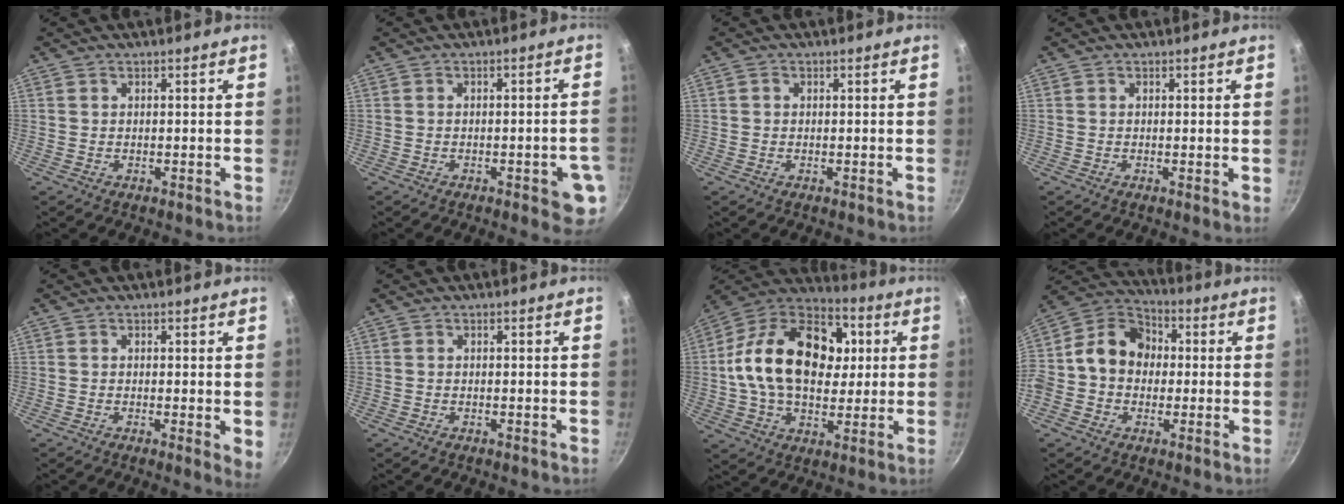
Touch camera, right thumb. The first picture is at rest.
{"total": 7.0, "force": [-2.4, 2.2, 6.1], "torque": [-0.059, 0.009, -0.026]}
{"total": 0.7, "force": [0.0, 0.7, 0.3], "torque": [-0.003, 0.004, -0.002]}
{"total": 0.7, "force": [0.0, 0.1, 0.7], "torque": [-0.011, -0.003, -0.003]}
{"total": 3.2, "force": [0.1, 0.9, 3.1], "torque": [-0.036, -0.010, -0.003]}
{"total": 0.0}
{"total": 24.7, "force": [3.2, 16.9, 17.7], "torque": [-0.271, 0.024, 0.039]}
{"total": 14.8, "force": [0.3, 12.0, 8.6], "torque": [-0.112, 0.044, -0.019]}